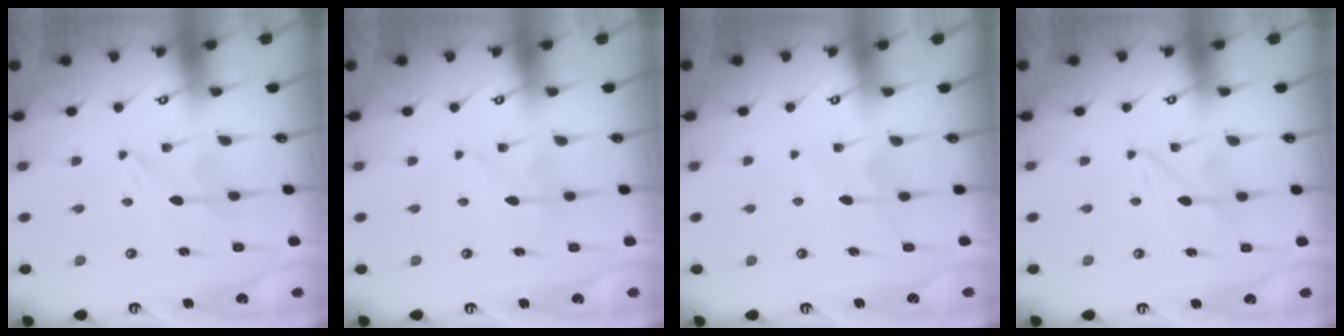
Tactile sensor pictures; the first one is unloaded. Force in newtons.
{"total": 3.4, "press": 3.4, "slide": 0.2}
{"total": 6.0, "press": 6.0, "slide": 0.5}
{"total": 2.2, "press": 2.2, "slide": 0.2}